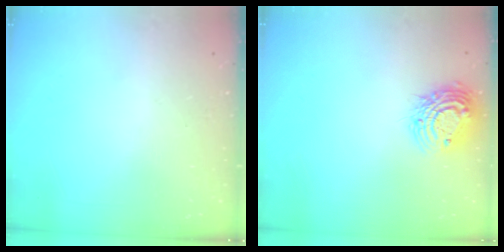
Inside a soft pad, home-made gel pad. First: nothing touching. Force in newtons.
{"total": 12.7, "press": 12.7, "slide": 0.8}